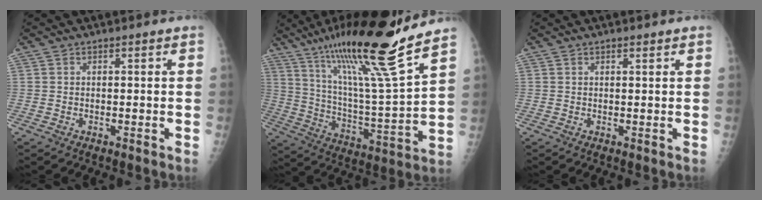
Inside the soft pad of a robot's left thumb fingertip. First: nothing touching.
{"total": 23.7, "force": [16.6, 1.5, 16.9], "torque": [-0.268, -0.067, 0.290]}
{"total": 0.9, "force": [0.6, 0.3, 0.6], "torque": [-0.011, -0.002, 0.010]}